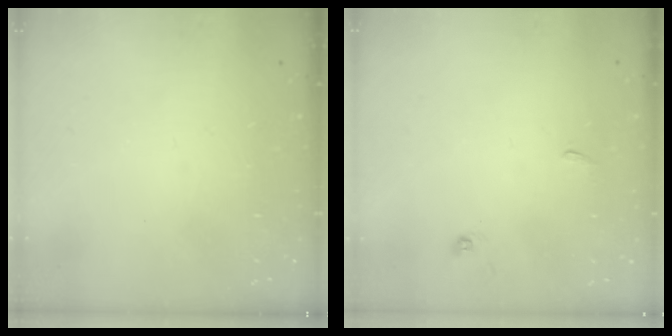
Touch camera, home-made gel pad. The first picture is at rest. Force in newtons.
{"total": 0.9, "press": 0.9, "slide": 0.2}